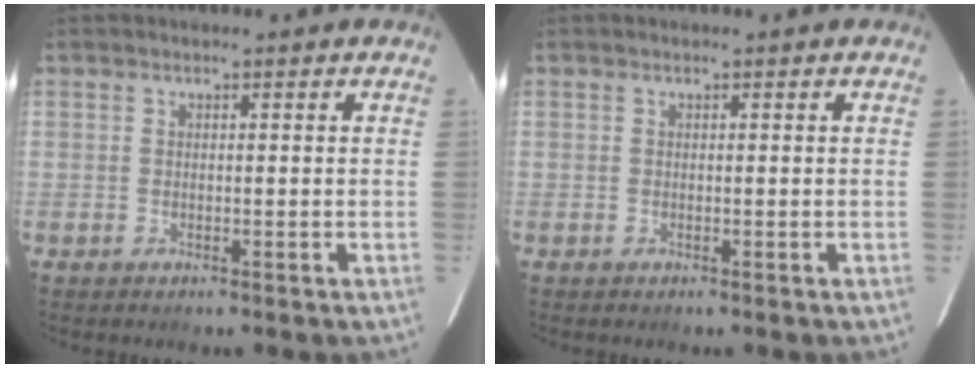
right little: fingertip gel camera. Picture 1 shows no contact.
{"total": 0.0}